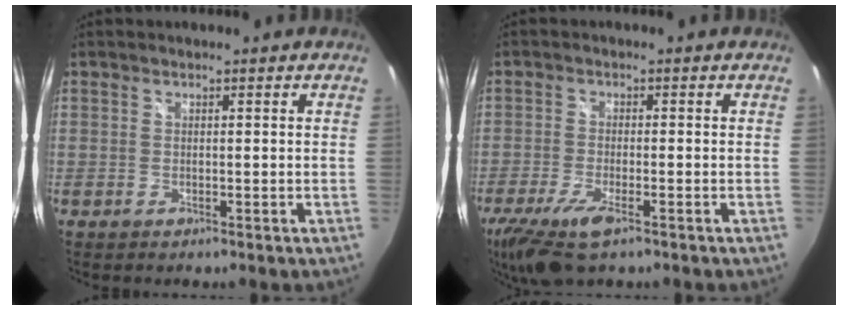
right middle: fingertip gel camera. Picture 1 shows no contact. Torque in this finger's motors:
{"motor_torque": [1.08, -1.02, 0.43, 0.12]}